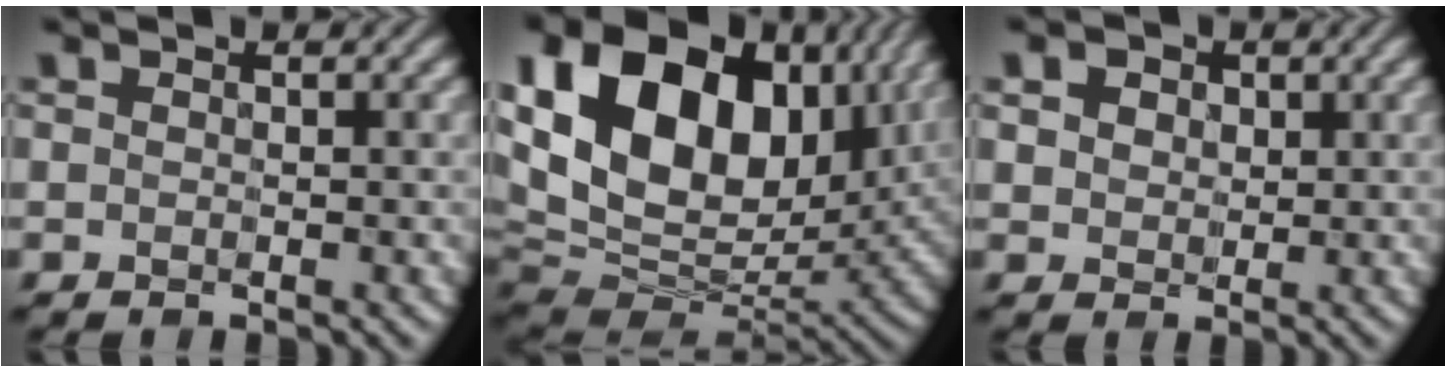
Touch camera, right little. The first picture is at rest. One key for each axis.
{"total": 18.8, "fx": 5.8, "fy": 12.6, "fz": 12.7, "tx": -0.262, "ty": 0.027, "tz": 0.107}
{"total": 4.3, "fx": 1.9, "fy": 3.2, "fz": 2.2, "tx": -0.068, "ty": 0.008, "tz": 0.027}